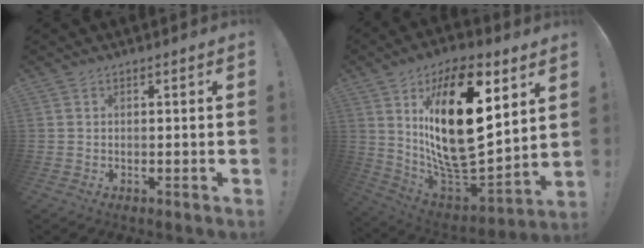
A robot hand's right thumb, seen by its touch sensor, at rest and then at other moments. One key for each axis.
{"total": 27.7, "fx": 8.7, "fy": 13.2, "fz": 22.7, "tx": -0.416, "ty": -0.054, "tz": 0.157}